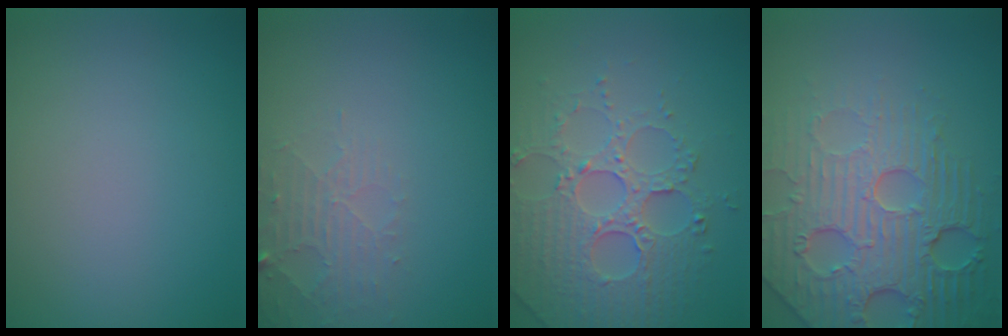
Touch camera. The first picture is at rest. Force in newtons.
{"total": 2.2, "press": 2.2, "slide": 0.5}
{"total": 4.7, "press": 4.5, "slide": 1.1}
{"total": 7.7, "press": 5.9, "slide": 4.9}